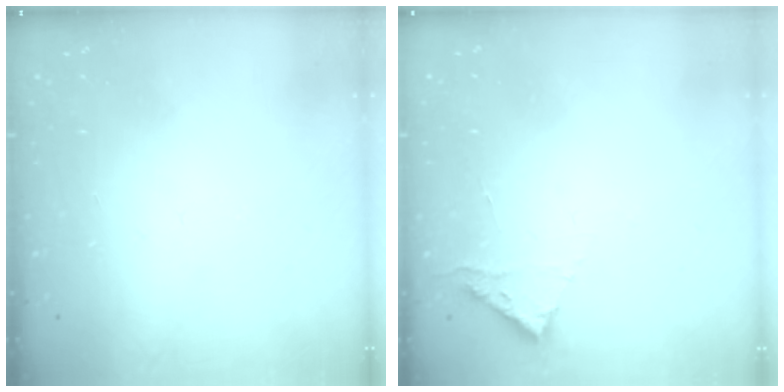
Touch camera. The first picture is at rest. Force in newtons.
{"total": 2.8, "press": 2.8, "slide": 0.3}